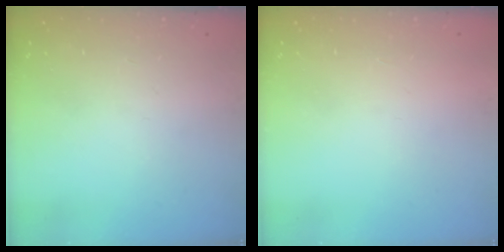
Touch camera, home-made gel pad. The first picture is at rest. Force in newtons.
{"total": 1.5, "press": 1.5, "slide": 0.1}